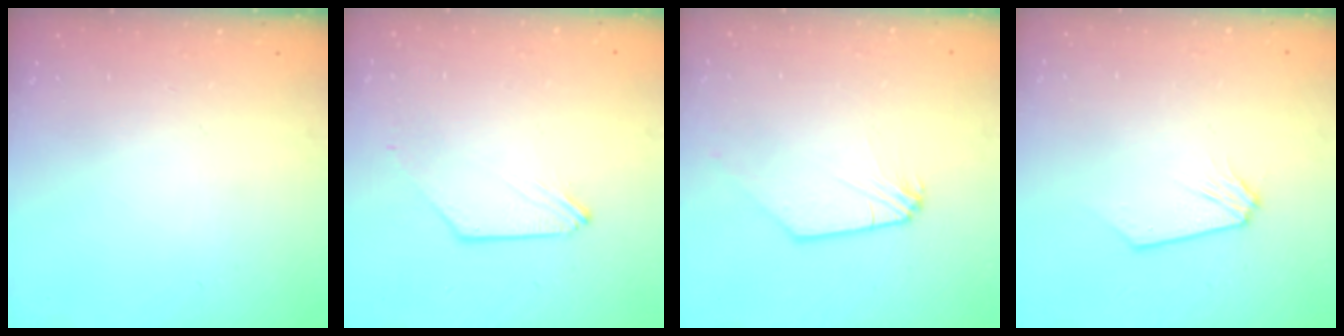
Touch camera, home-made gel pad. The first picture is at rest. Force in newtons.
{"total": 0.0}
{"total": 0.0}
{"total": 0.0}